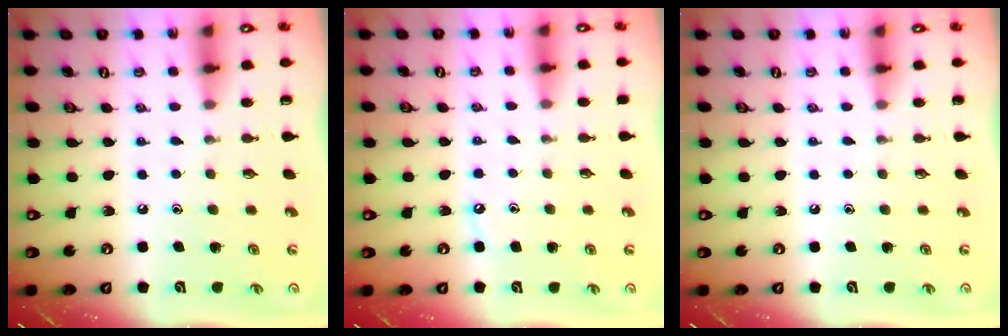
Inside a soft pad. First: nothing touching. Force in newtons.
{"total": 3.9, "press": 3.8, "slide": 0.6}
{"total": 0.0}